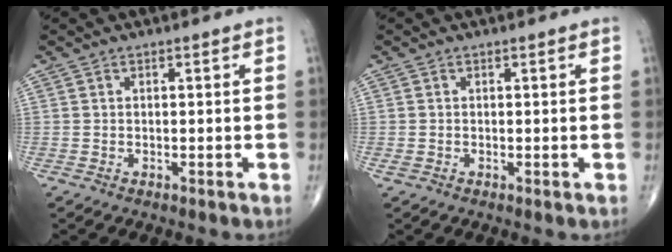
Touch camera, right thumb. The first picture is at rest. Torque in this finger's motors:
{"motor_torque": [0.88, 0.60, -0.06, -0.28, 0.05]}